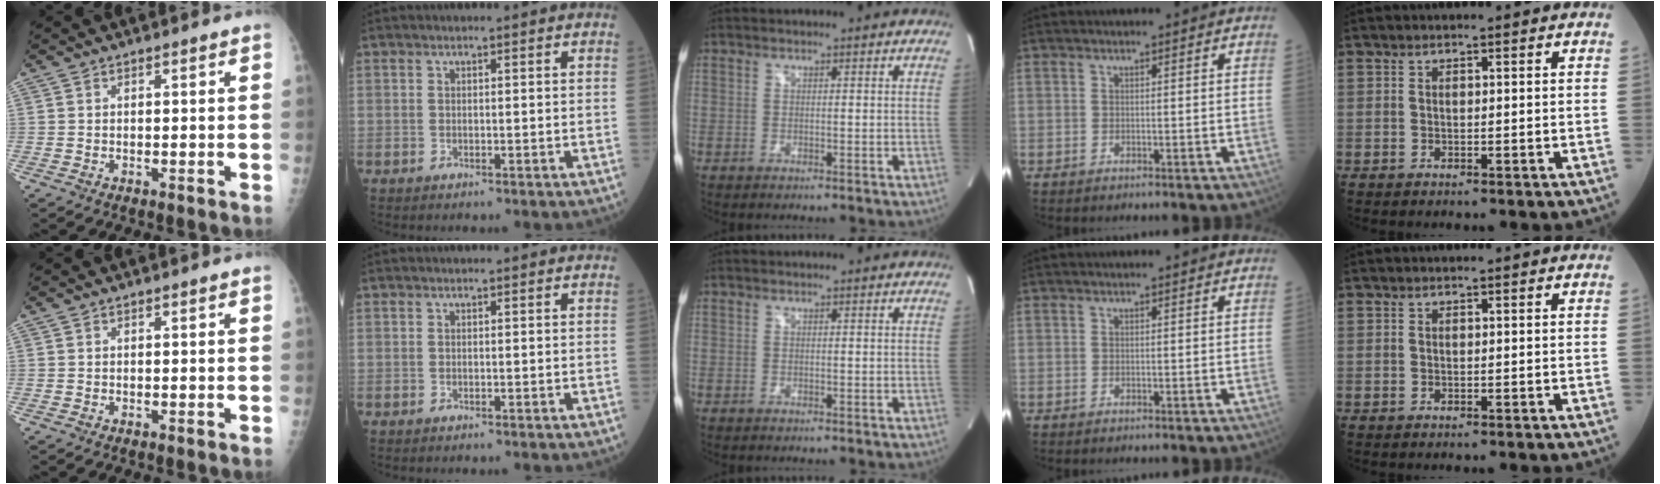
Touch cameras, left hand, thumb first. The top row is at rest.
{}